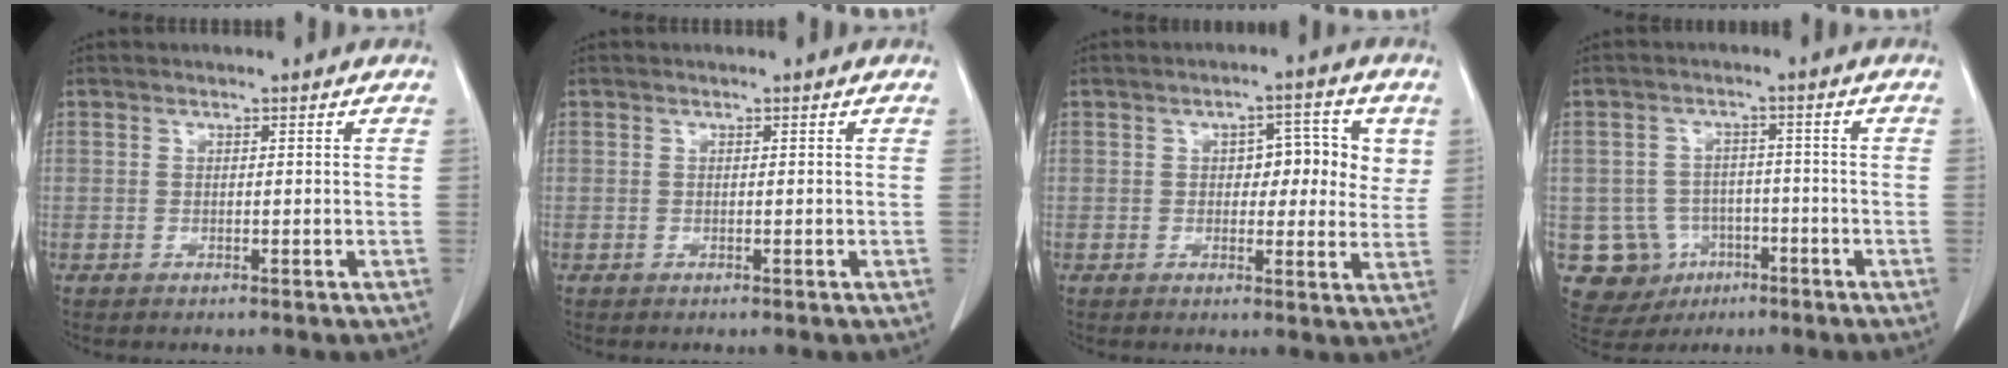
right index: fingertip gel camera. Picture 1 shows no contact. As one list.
[{"total": 0.0}, {"total": 7.3, "force": [1.9, 3.7, 6.0], "torque": [-0.065, 0.018, 0.024]}, {"total": 8.6, "force": [-2.9, 8.0, 1.2], "torque": [-0.036, 0.012, -0.032]}]